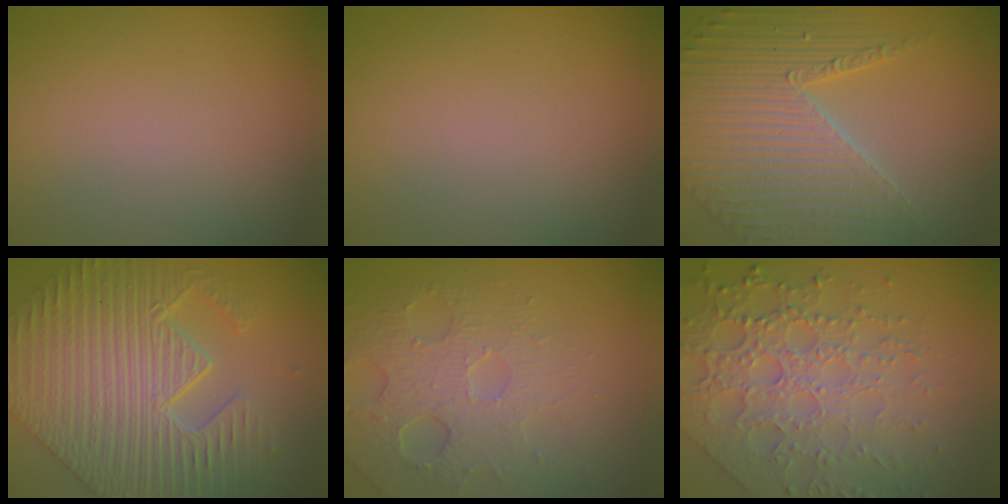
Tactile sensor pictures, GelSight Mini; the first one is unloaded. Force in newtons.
{"total": 0.0}
{"total": 6.9, "press": 5.5, "slide": 4.2}
{"total": 7.7, "press": 6.3, "slide": 4.6}
{"total": 4.3, "press": 3.8, "slide": 2.0}
{"total": 6.6, "press": 5.4, "slide": 3.9}